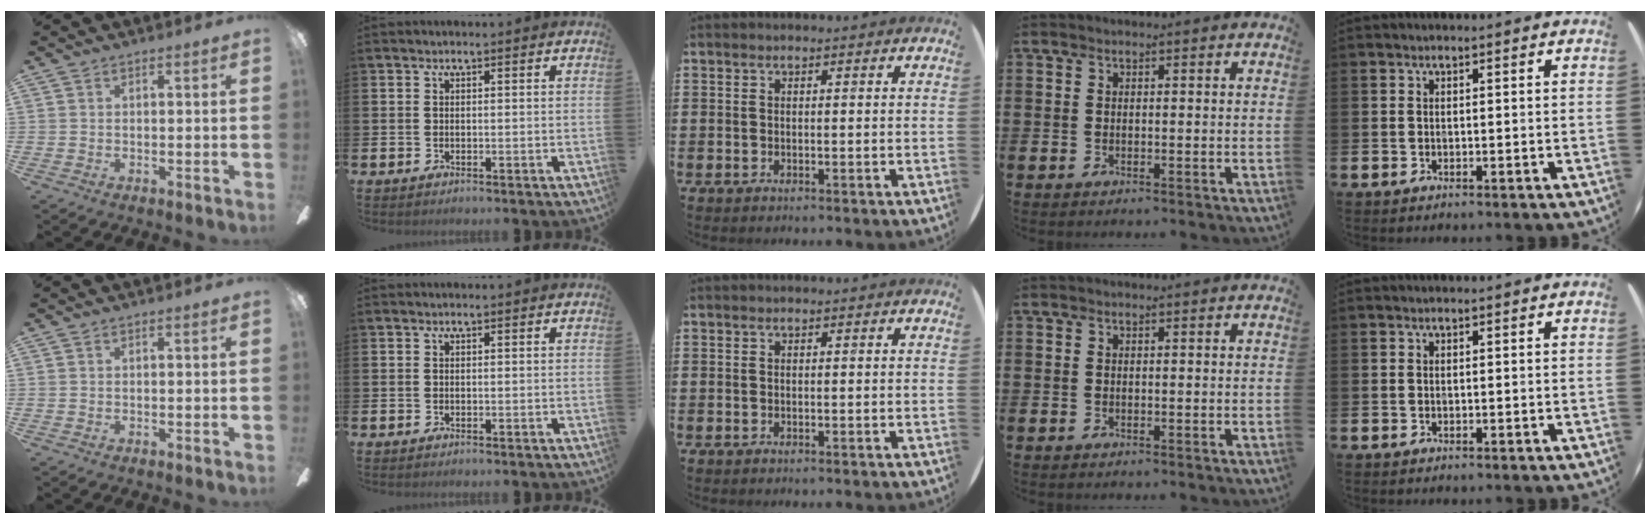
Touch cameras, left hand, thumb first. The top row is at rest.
{}